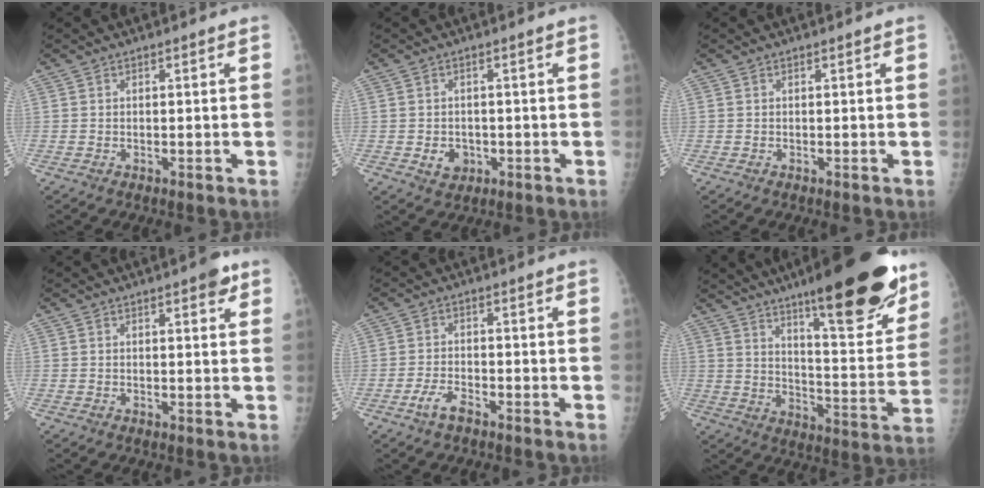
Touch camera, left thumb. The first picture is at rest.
{"total": 3.1, "force": [-0.7, 2.7, 1.5], "torque": [-0.012, 0.002, -0.001]}
{"total": 0.0}
{"total": 3.1, "force": [1.8, 1.0, 2.3], "torque": [-0.021, -0.005, 0.019]}
{"total": 3.3, "force": [-2.2, 1.2, 2.1], "torque": [-0.050, 0.013, -0.043]}
{"total": 24.5, "force": [15.7, 5.4, 18.0], "torque": [-0.227, -0.077, 0.239]}